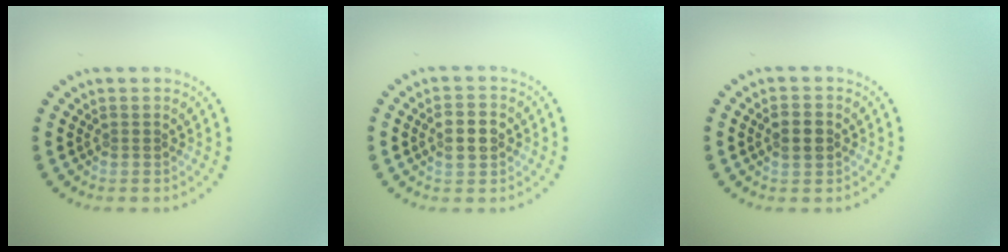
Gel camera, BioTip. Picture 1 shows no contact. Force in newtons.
{"total": 2.7, "press": 2.7, "slide": 0.2}
{"total": 2.3, "press": 2.3, "slide": 0.2}